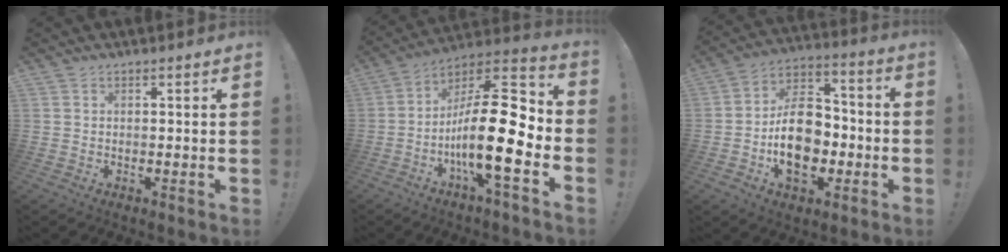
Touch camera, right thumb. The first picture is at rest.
{"total": 22.8, "force": [-5.2, 7.2, 21.0], "torque": [-0.376, 0.017, -0.086]}
{"total": 18.2, "force": [-4.2, 12.6, 12.4], "torque": [-0.191, 0.028, -0.063]}